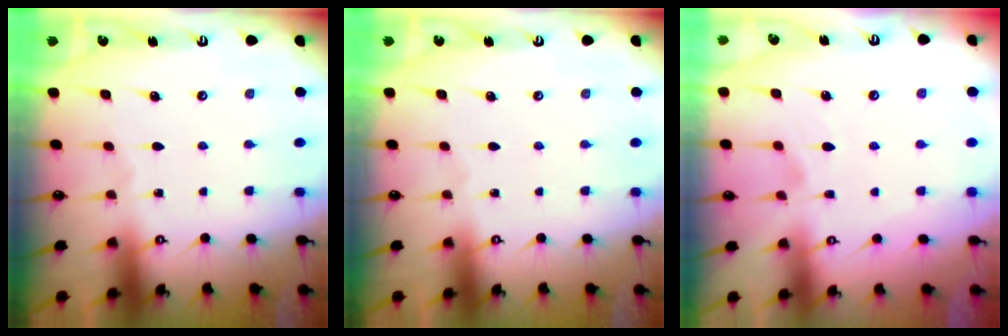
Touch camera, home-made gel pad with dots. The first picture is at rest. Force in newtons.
{"total": 0.0}
{"total": 2.6, "press": 2.4, "slide": 1.0}